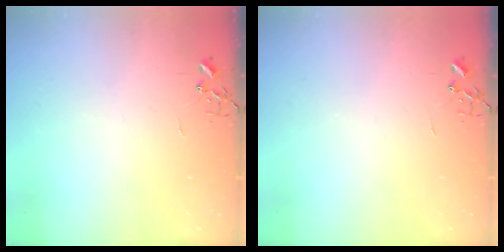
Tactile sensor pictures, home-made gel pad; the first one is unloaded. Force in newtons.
{"total": 0.0}